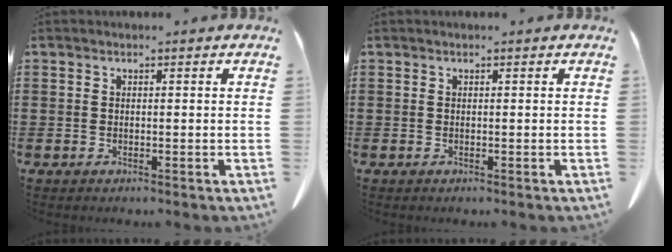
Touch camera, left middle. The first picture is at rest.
{"total": 0.0}